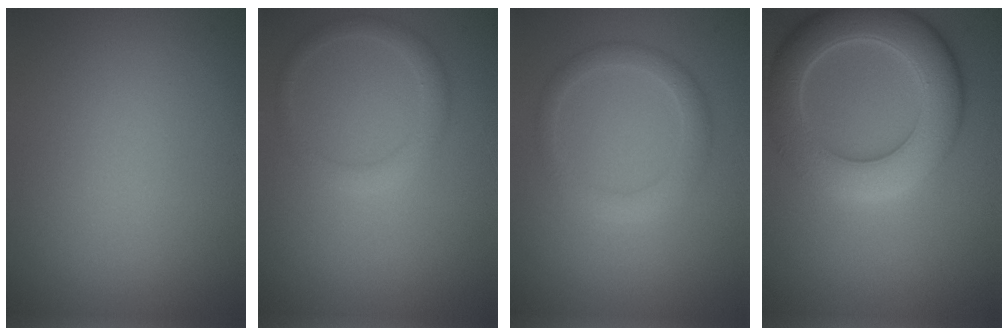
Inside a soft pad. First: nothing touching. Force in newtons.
{"total": 1.9, "press": 1.9, "slide": 0.1}
{"total": 2.3, "press": 2.3, "slide": 0.1}
{"total": 7.9, "press": 7.9, "slide": 0.3}